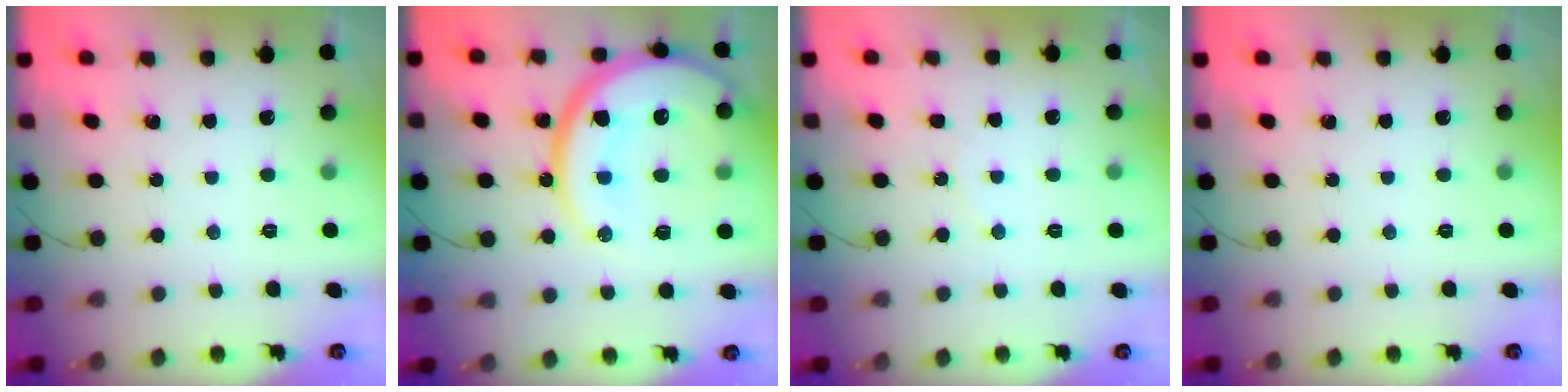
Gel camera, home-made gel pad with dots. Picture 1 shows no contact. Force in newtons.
{"total": 24.3, "press": 24.2, "slide": 2.4}
{"total": 4.9, "press": 4.8, "slide": 0.4}
{"total": 0.0}